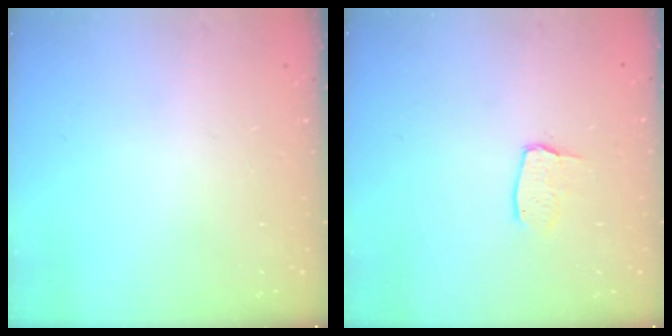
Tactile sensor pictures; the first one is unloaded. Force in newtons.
{"total": 3.0, "press": 3.0, "slide": 0.2}